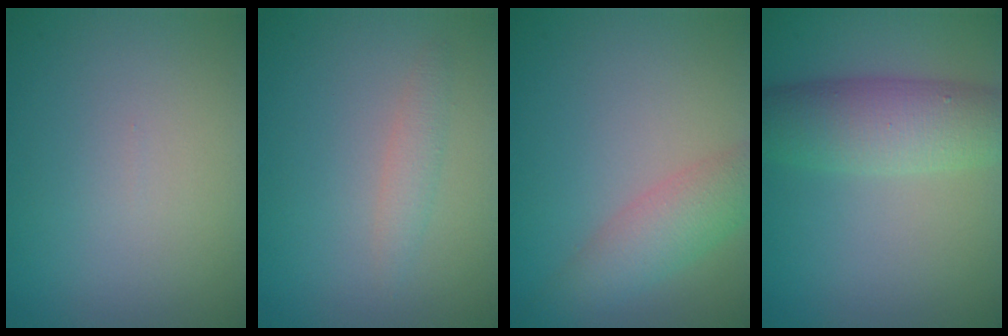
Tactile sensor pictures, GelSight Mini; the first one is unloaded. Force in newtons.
{"total": 1.4, "press": 1.4, "slide": 0.0}
{"total": 3.6, "press": 3.6, "slide": 0.2}
{"total": 5.8, "press": 5.8, "slide": 0.1}